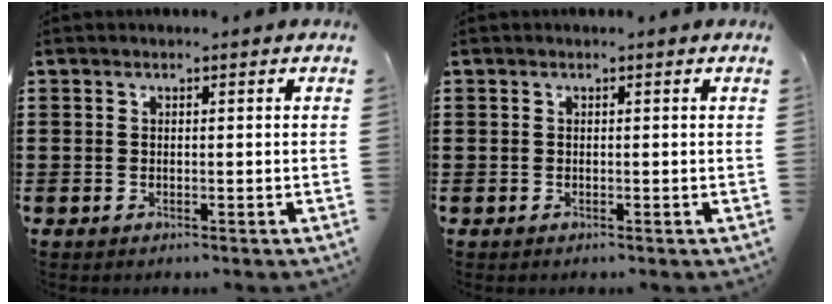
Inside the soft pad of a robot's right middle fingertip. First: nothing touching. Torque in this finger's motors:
{"motor_torque": [0.01, 0.03, -0.04, -0.01]}